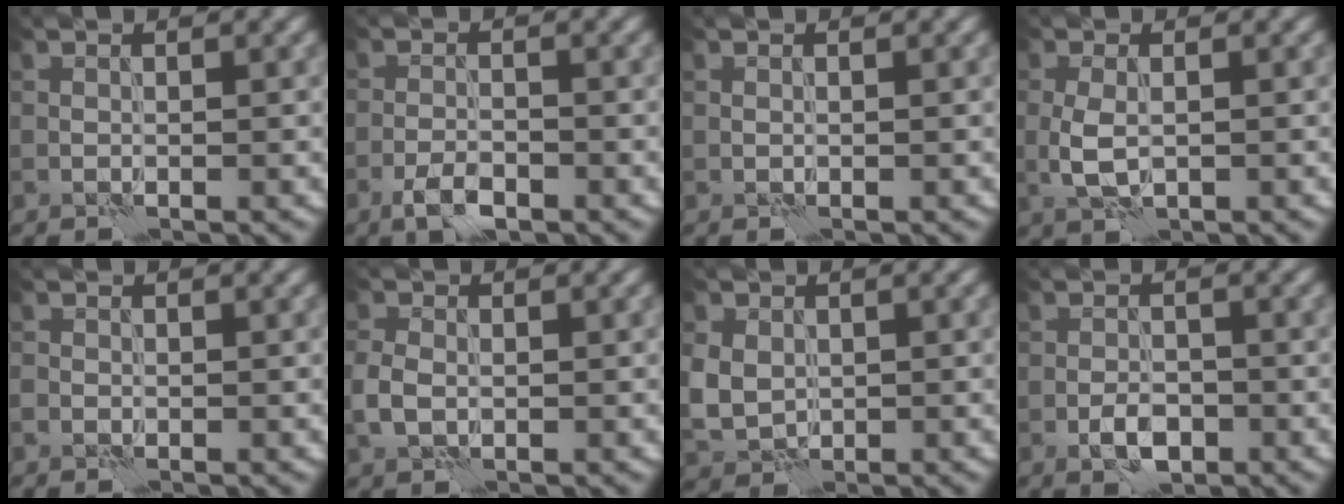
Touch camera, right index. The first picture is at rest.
{"total": 2.6, "force": [-1.6, 1.1, 1.7], "torque": [-0.035, 0.000, -0.036]}
{"total": 0.0}
{"total": 2.5, "force": [-0.1, 1.5, 2.0], "torque": [-0.049, -0.005, -0.003]}
{"total": 0.5, "force": [-0.1, 0.5, 0.0], "torque": [0.002, -0.001, -0.004]}
{"total": 2.4, "force": [-0.2, 1.8, 1.5], "torque": [-0.037, -0.001, -0.009]}
{"total": 3.8, "force": [0.3, 3.3, 1.9], "torque": [-0.049, -0.004, 0.006]}
{"total": 2.6, "force": [-1.3, 1.5, 1.7], "torque": [-0.027, 0.003, -0.025]}